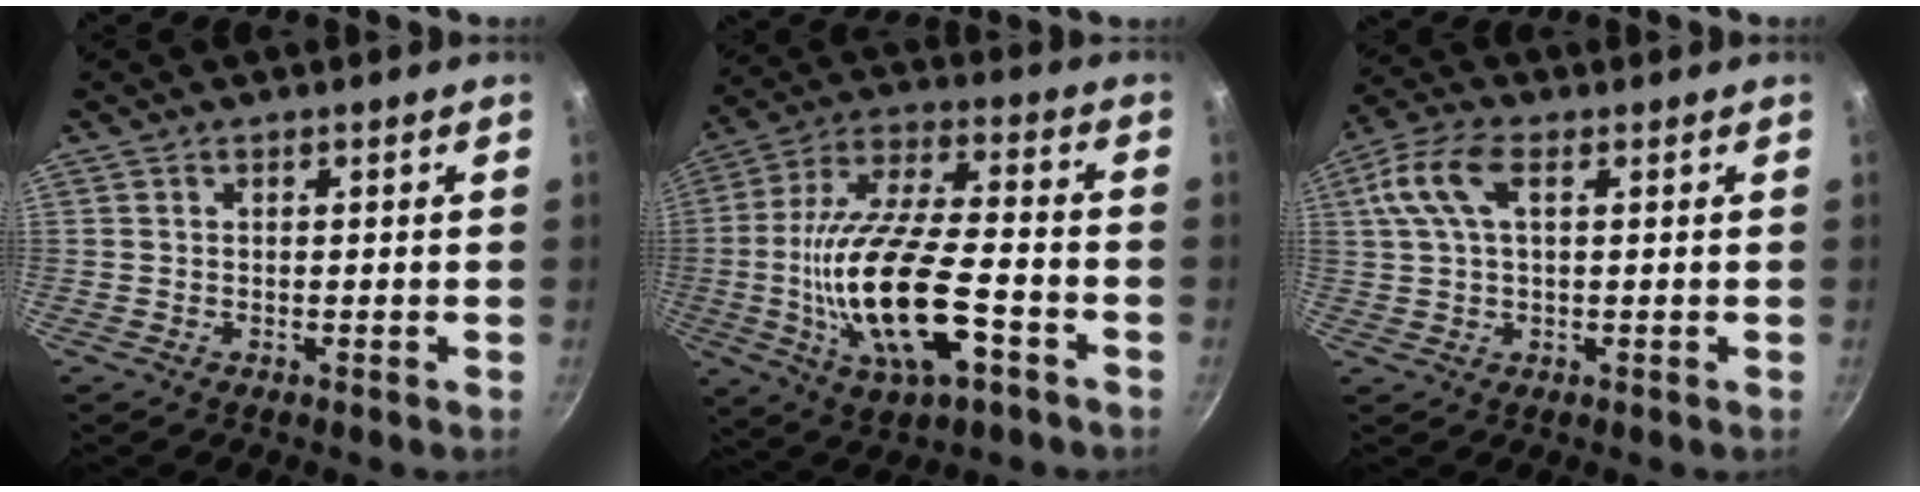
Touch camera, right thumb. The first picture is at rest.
{"total": 21.5, "force": [-6.0, 8.5, 18.8], "torque": [-0.358, 0.021, -0.111]}
{"total": 8.6, "force": [2.5, 4.2, 7.1], "torque": [-0.146, 0.022, 0.042]}